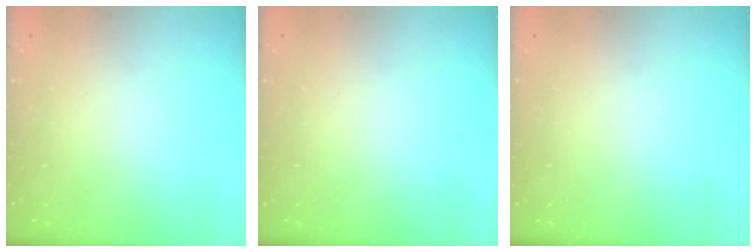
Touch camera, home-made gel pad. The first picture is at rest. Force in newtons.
{"total": 0.0}
{"total": 0.0}